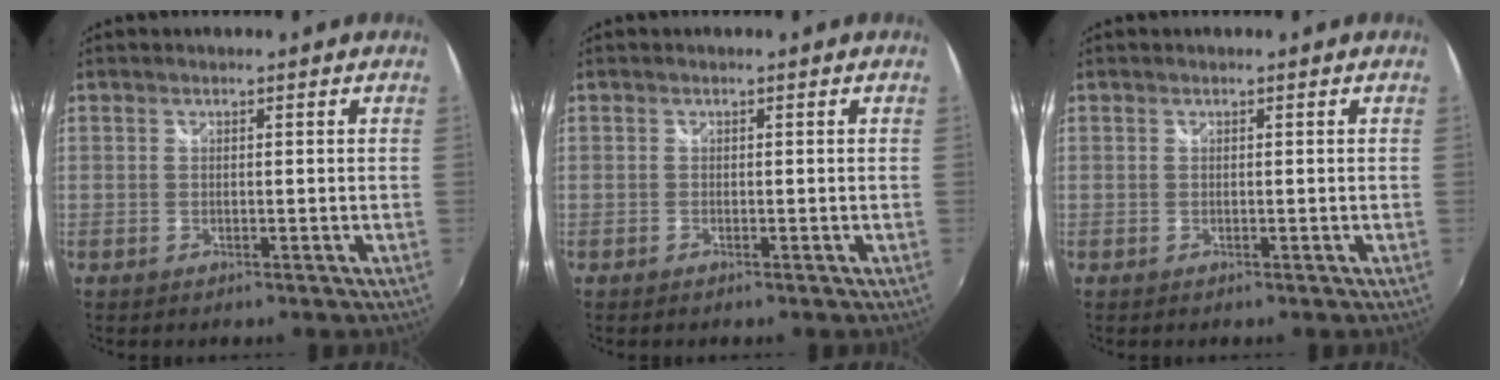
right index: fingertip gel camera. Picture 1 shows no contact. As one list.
[{"total": 0.0}, {"total": 0.0}]